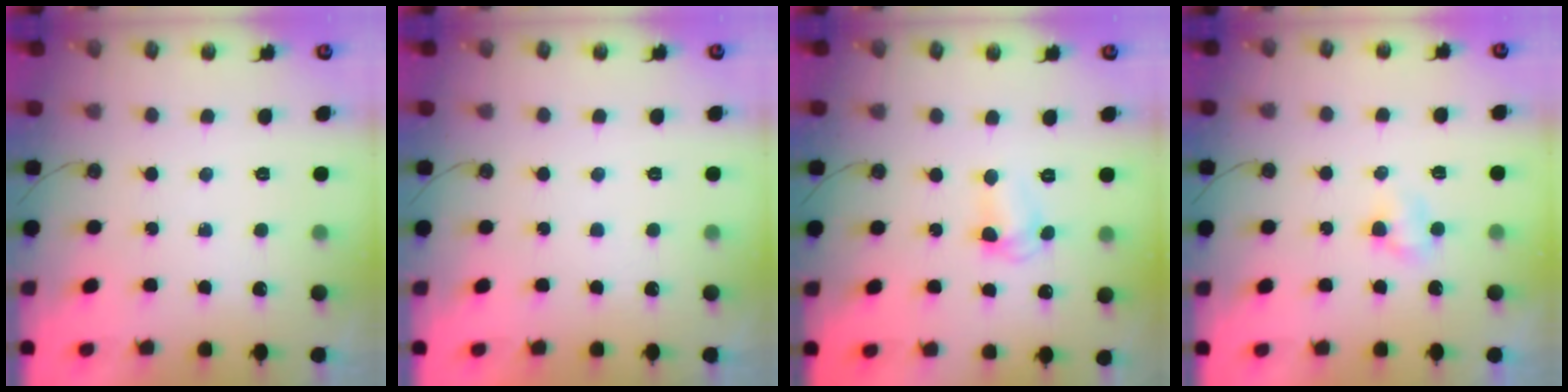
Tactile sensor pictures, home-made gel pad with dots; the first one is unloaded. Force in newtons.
{"total": 0.0}
{"total": 3.9, "press": 3.9, "slide": 0.3}
{"total": 2.4, "press": 2.4, "slide": 0.3}